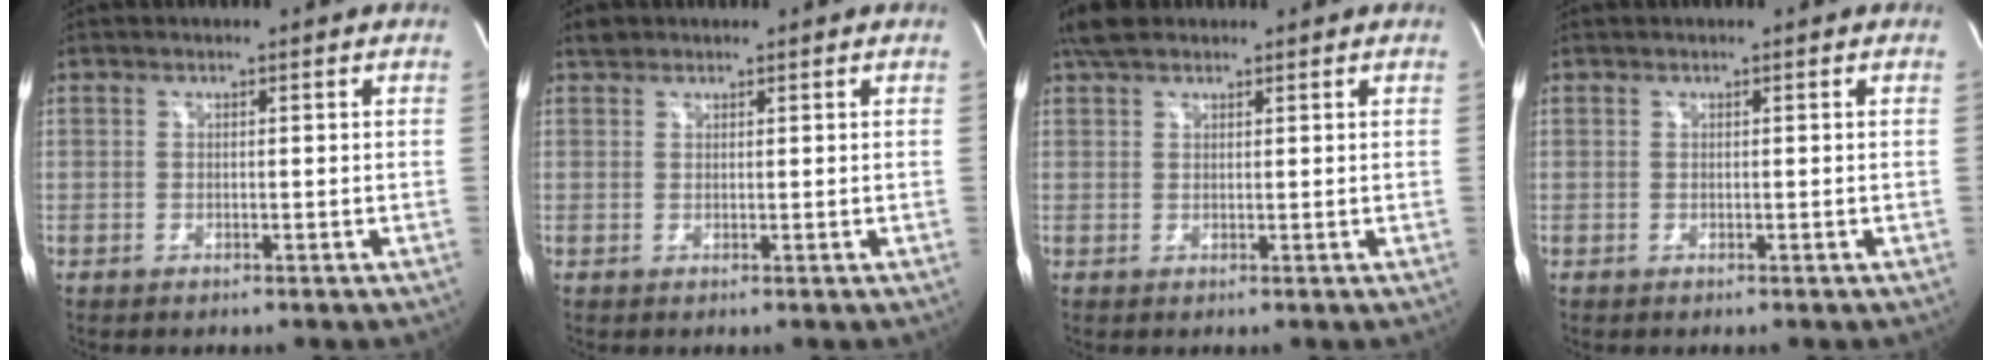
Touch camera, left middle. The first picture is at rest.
{"total": 1.3, "force": [1.1, 0.7, 0.0], "torque": [-0.003, 0.009, 0.017]}
{"total": 3.7, "force": [2.9, 1.7, 1.5], "torque": [-0.037, 0.021, 0.056]}
{"total": 0.0}